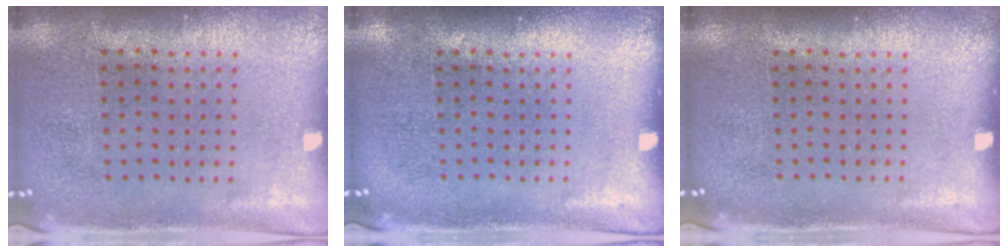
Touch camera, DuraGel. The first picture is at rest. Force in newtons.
{"total": 0.0}
{"total": 0.0}